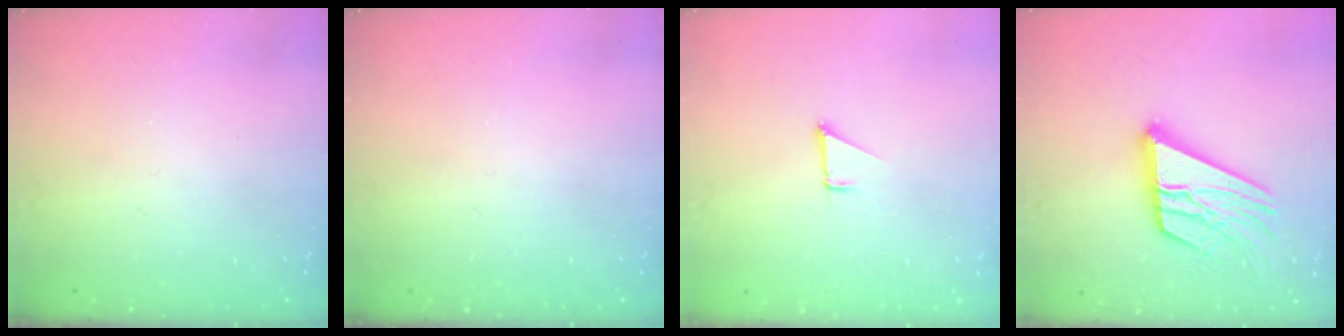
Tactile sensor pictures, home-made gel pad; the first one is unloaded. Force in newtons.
{"total": 0.0}
{"total": 1.3, "press": 1.3, "slide": 0.1}
{"total": 17.5, "press": 17.4, "slide": 1.7}